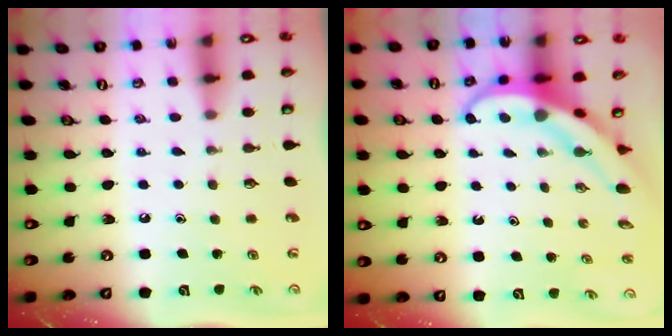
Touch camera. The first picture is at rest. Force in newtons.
{"total": 5.7, "press": 5.7, "slide": 0.5}